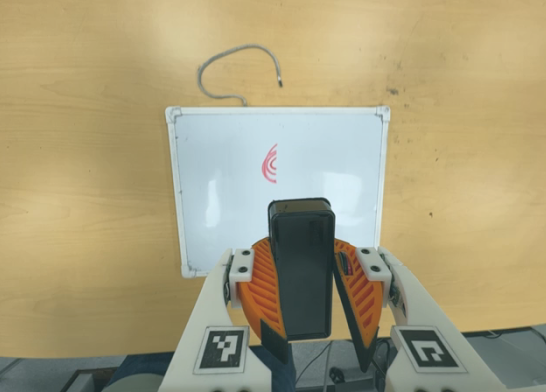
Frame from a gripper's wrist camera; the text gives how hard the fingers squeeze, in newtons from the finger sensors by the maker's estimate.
{"total": 10.7, "left": 11.0, "right": 10.3}